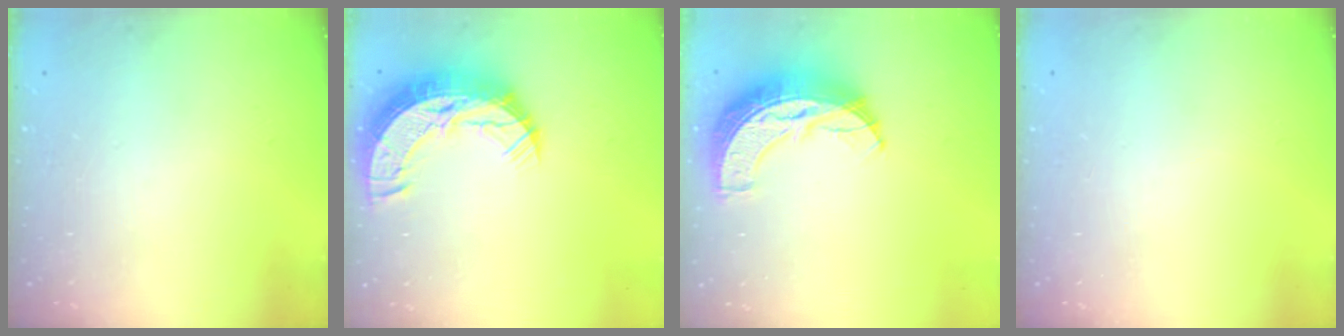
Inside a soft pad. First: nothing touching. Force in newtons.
{"total": 13.5, "press": 13.4, "slide": 1.2}
{"total": 14.1, "press": 14.1, "slide": 0.6}
{"total": 0.0}